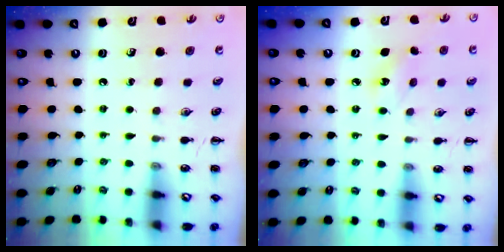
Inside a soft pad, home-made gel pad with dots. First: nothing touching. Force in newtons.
{"total": 5.8, "press": 5.6, "slide": 1.6}